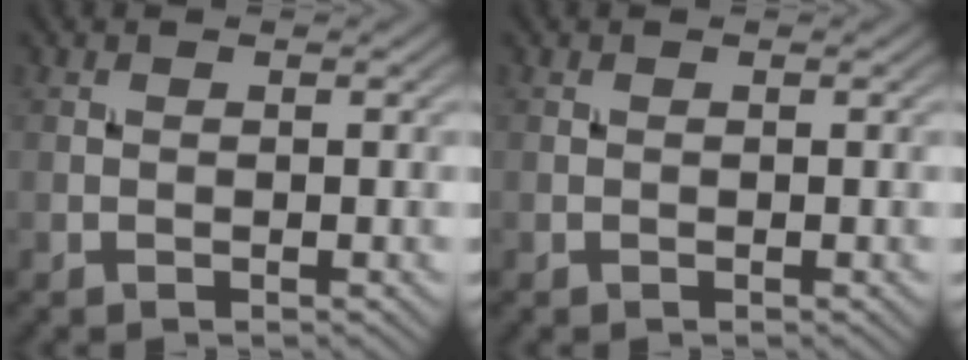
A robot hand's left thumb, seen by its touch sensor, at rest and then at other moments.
{"total": 0.0}